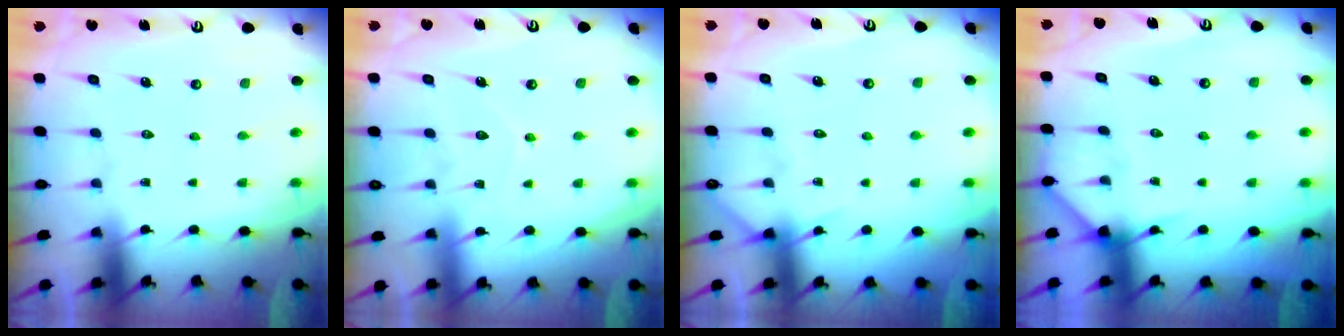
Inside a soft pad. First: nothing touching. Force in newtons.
{"total": 5.8, "press": 5.7, "slide": 0.6}
{"total": 4.1, "press": 4.1, "slide": 0.5}
{"total": 4.1, "press": 4.0, "slide": 0.5}